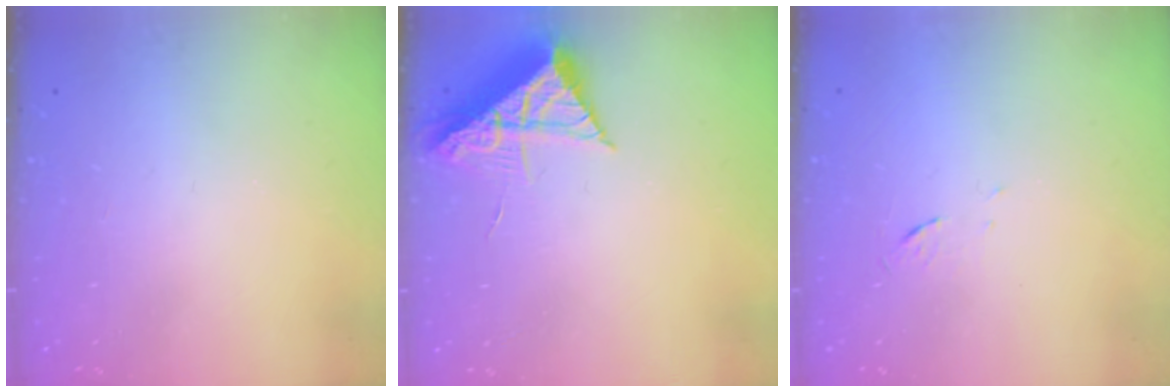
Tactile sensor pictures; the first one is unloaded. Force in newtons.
{"total": 9.4, "press": 9.4, "slide": 0.5}
{"total": 3.1, "press": 2.8, "slide": 1.2}